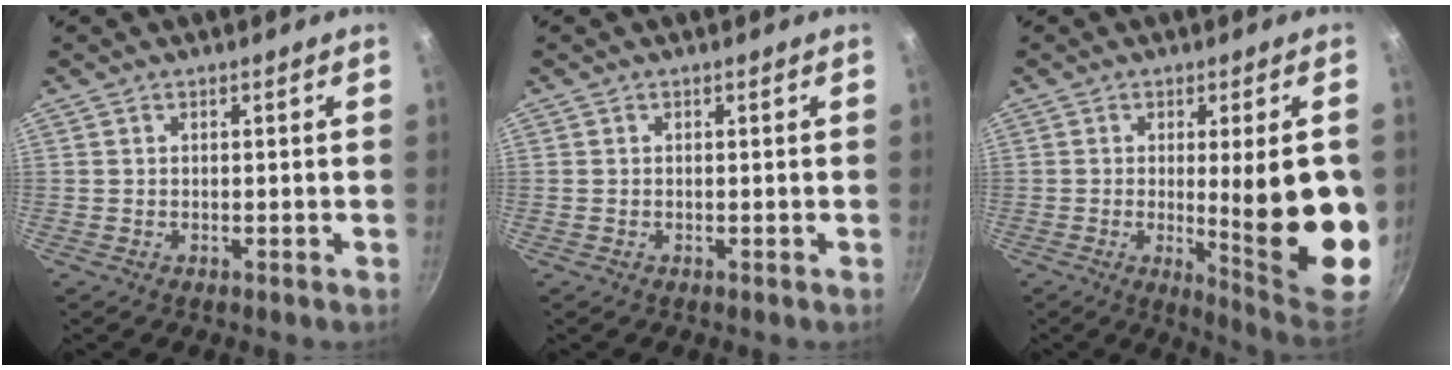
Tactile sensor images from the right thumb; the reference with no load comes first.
{"total": 0.0}
{"total": 18.5, "force": [-1.4, 3.8, 18.0], "torque": [-0.227, -0.024, -0.011]}